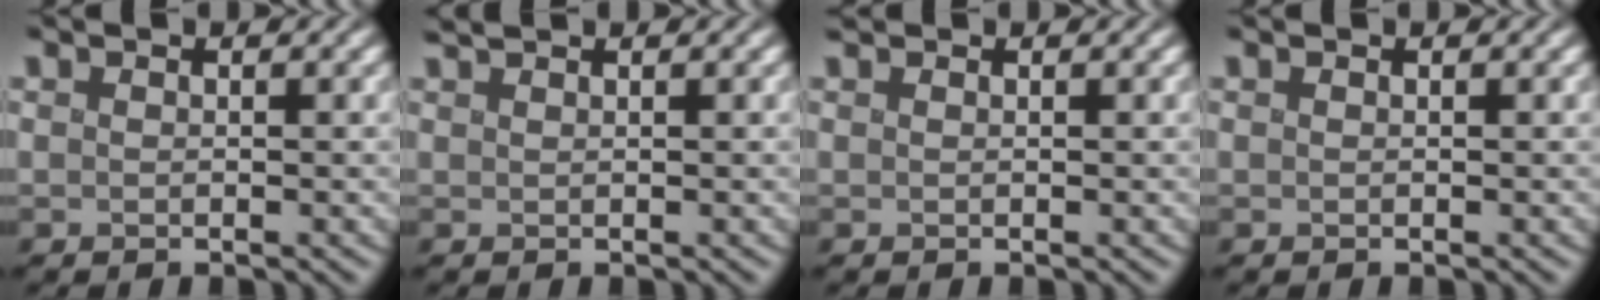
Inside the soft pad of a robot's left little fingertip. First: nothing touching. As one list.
[{"total": 1.4, "force": [1.2, 0.3, 0.7], "torque": [-0.002, 0.009, 0.009]}, {"total": 0.9, "force": [0.7, 0.4, 0.4], "torque": [0.001, 0.005, 0.002]}, {"total": 0.0}]